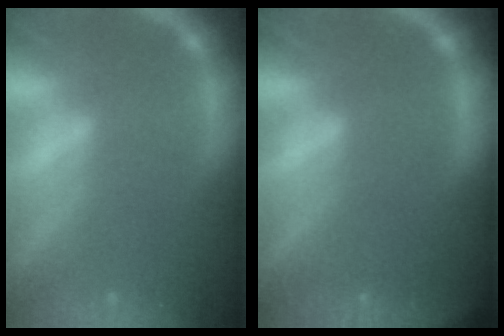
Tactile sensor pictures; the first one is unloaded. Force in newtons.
{"total": 1.4}